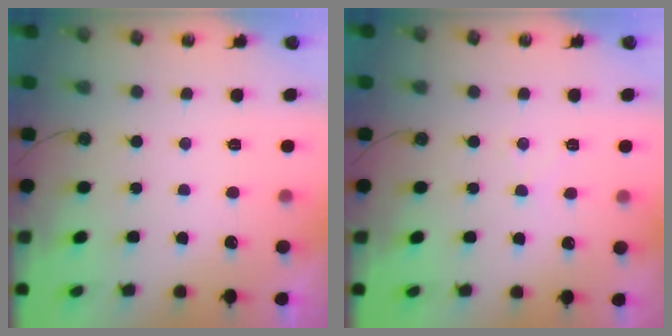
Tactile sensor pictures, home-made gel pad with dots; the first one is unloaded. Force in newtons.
{"total": 3.1, "press": 3.0, "slide": 0.6}